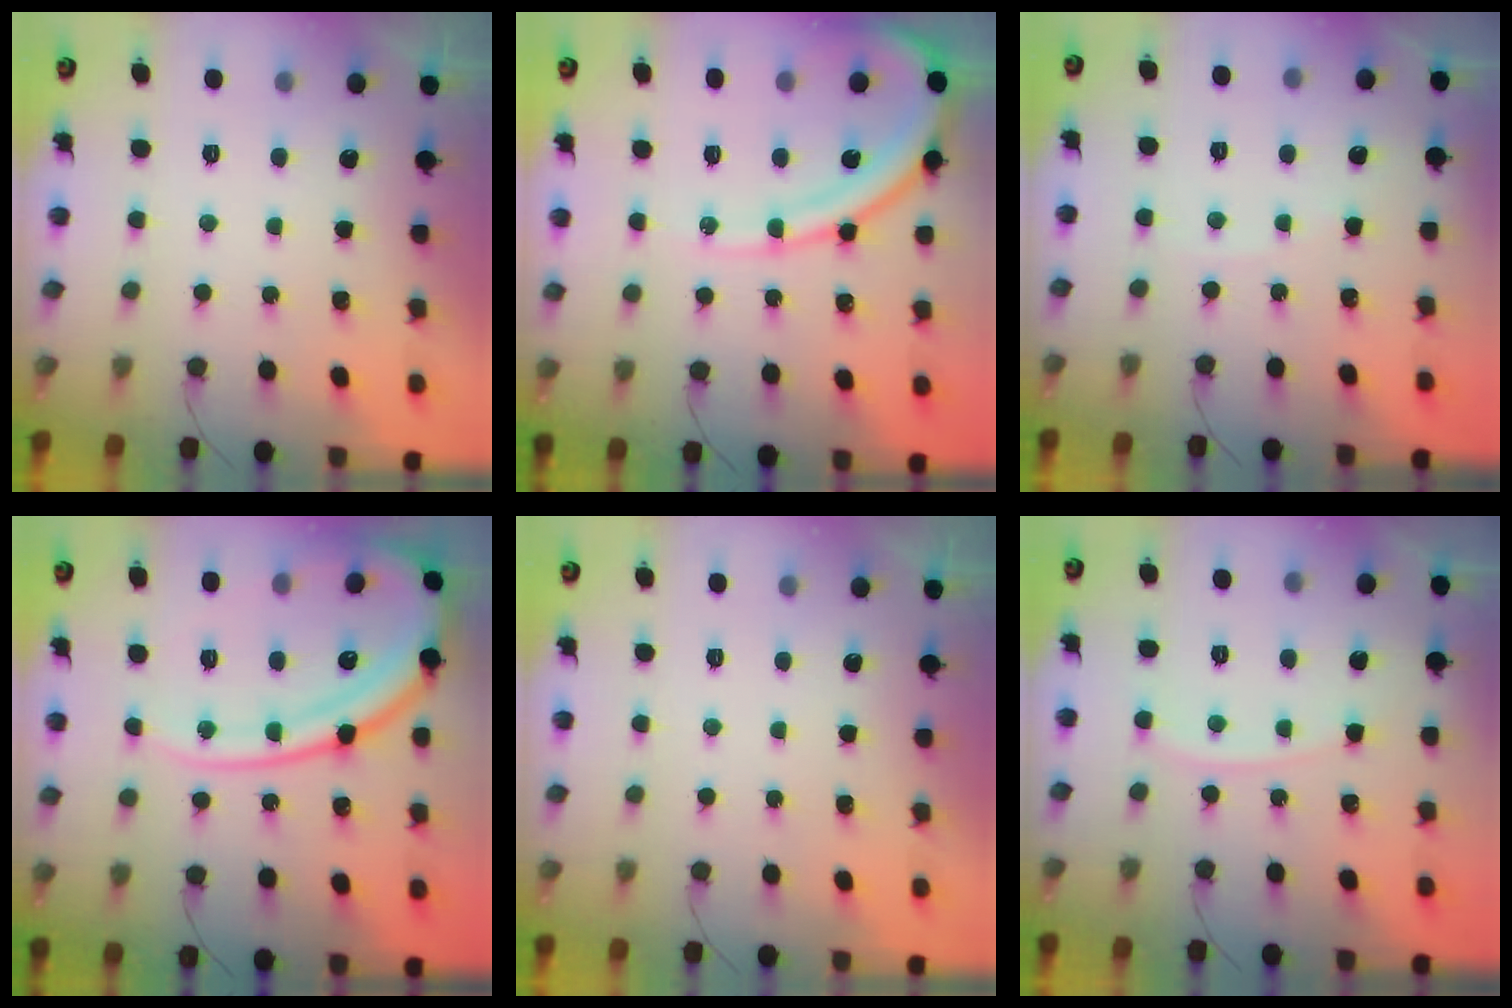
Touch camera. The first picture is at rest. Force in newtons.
{"total": 13.3, "press": 13.2, "slide": 1.4}
{"total": 1.4, "press": 1.4, "slide": 0.3}
{"total": 21.3, "press": 21.1, "slide": 2.2}
{"total": 0.0}
{"total": 4.3, "press": 4.3, "slide": 0.2}